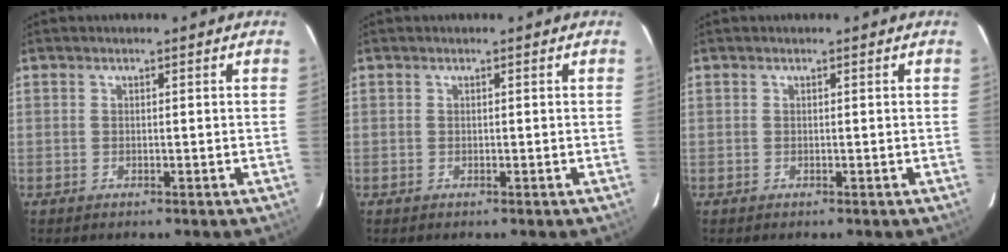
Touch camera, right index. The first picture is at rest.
{"total": 0.0}
{"total": 0.0}